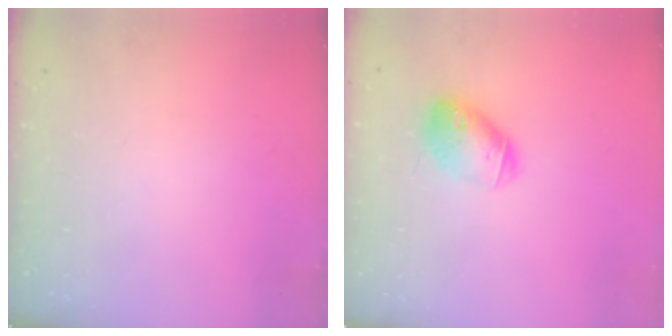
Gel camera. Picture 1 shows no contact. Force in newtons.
{"total": 11.3, "press": 11.2, "slide": 1.6}